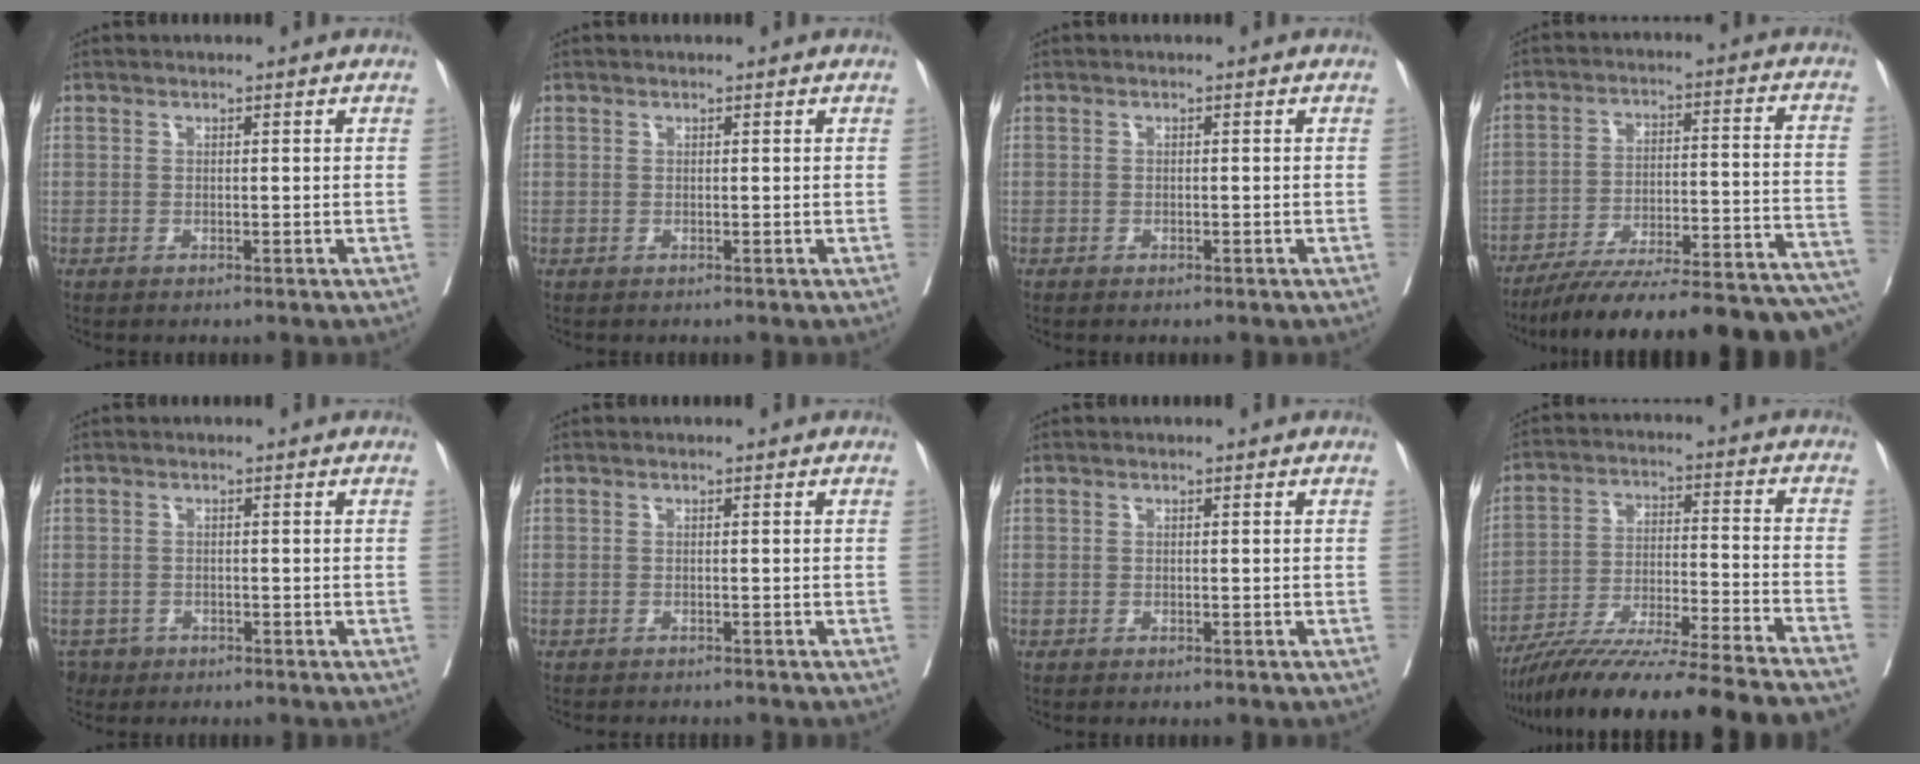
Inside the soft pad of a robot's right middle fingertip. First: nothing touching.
{"total": 0.0}
{"total": 1.1, "force": [-0.7, 0.5, 0.7], "torque": [-0.014, -0.003, -0.006]}
{"total": 28.3, "force": [-25.2, 1.9, 12.7], "torque": [-0.115, -0.007, -0.345]}
{"total": 2.6, "force": [-1.7, 1.9, 0.0], "torque": [0.000, 0.003, -0.030]}
{"total": 4.0, "force": [-3.6, 0.8, 1.6], "torque": [-0.023, -0.007, -0.047]}
{"total": 0.6, "force": [-0.4, 0.1, 0.4], "torque": [-0.012, -0.003, -0.003]}
{"total": 23.8, "force": [-20.7, -1.5, 11.5], "torque": [-0.165, -0.053, -0.328]}